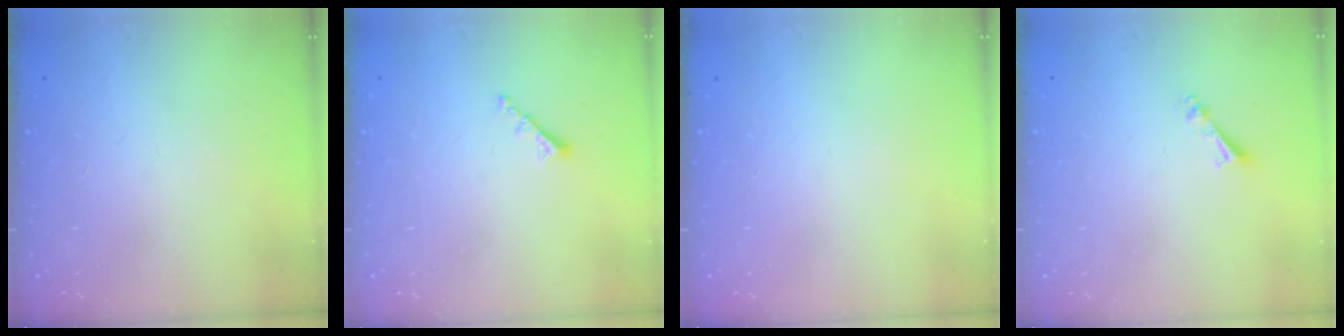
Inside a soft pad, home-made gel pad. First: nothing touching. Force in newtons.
{"total": 1.8, "press": 1.7, "slide": 0.5}
{"total": 0.0}
{"total": 3.3, "press": 3.3, "slide": 0.1}